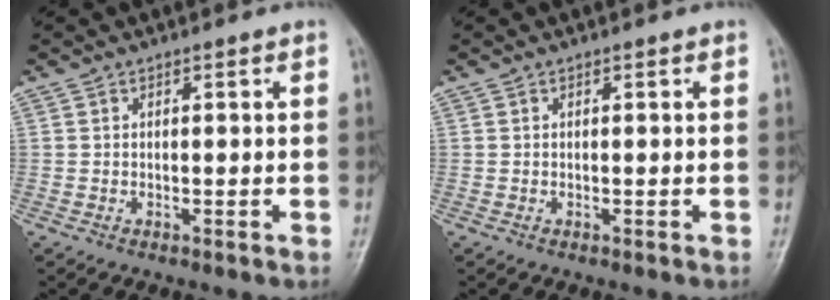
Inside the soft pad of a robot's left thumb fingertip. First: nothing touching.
{"total": 0.0}